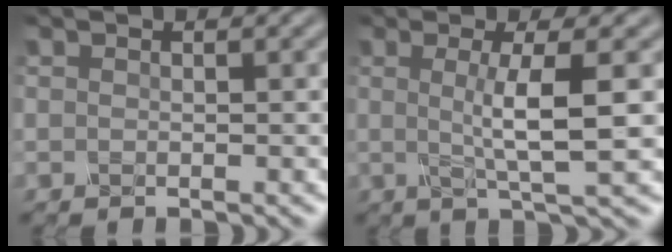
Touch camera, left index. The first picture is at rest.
{"total": 5.2, "force": [0.4, 0.9, 5.1], "torque": [-0.083, 0.002, 0.006]}